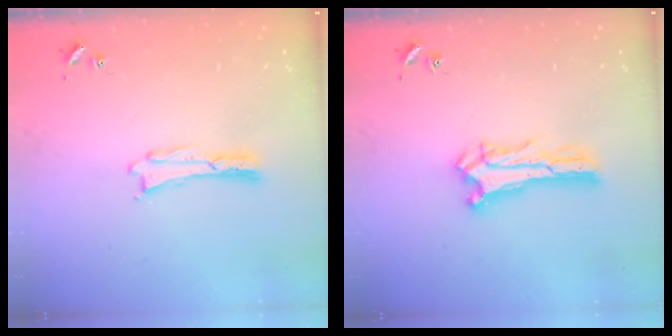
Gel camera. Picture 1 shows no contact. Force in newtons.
{"total": 1.5, "press": 1.5, "slide": 0.2}